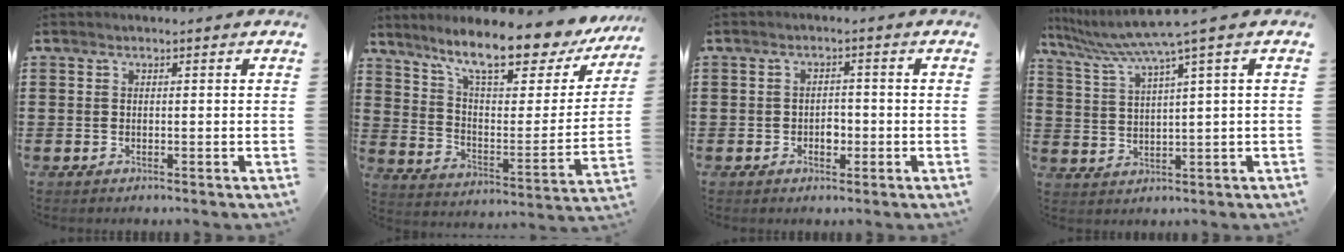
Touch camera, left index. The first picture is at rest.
{"total": 12.7, "force": [10.2, 1.8, 7.4], "torque": [-0.147, -0.065, 0.167]}
{"total": 2.2, "force": [-0.6, 1.4, 1.6], "torque": [-0.033, 0.004, -0.014]}
{"total": 6.5, "force": [4.2, -0.8, 4.9], "torque": [-0.117, -0.027, 0.066]}